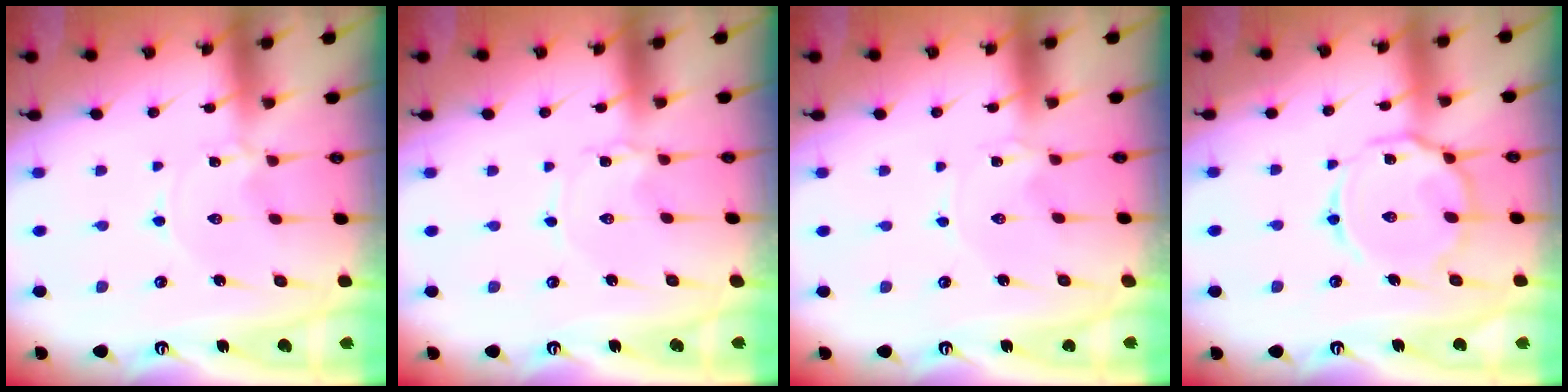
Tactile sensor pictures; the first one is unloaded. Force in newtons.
{"total": 0.0}
{"total": 0.7, "press": 0.7, "slide": 0.1}
{"total": 13.8, "press": 13.8, "slide": 1.2}